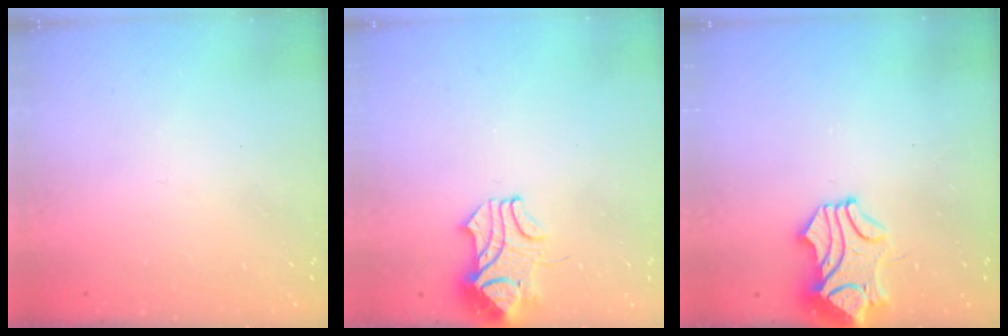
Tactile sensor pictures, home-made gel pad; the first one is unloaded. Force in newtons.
{"total": 2.4, "press": 2.2, "slide": 1.0}
{"total": 2.1, "press": 1.6, "slide": 1.4}